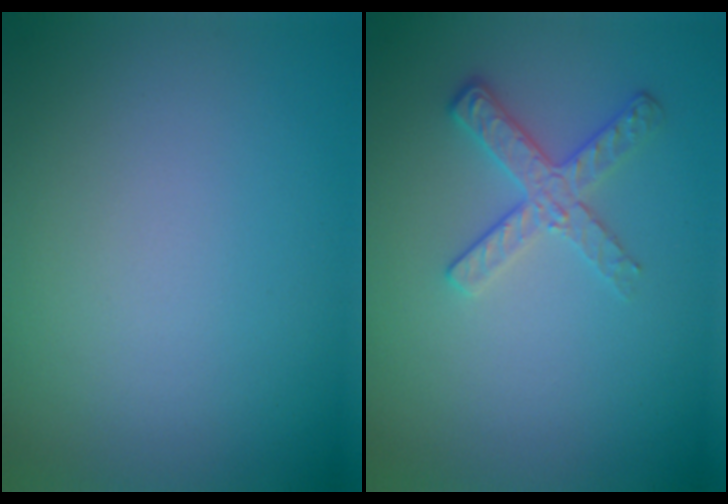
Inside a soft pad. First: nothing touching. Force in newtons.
{"total": 2.6, "press": 2.4, "slide": 1.2}